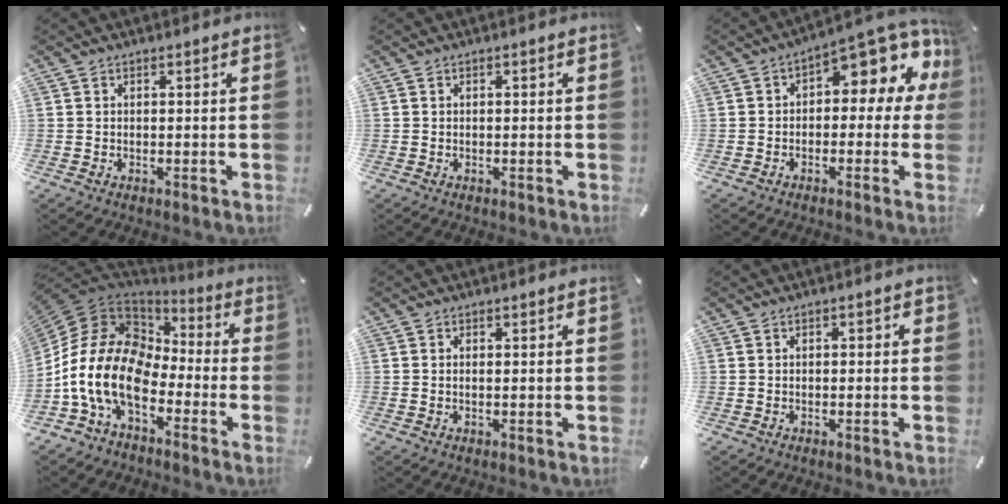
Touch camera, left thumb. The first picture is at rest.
{"total": 0.0}
{"total": 10.3, "force": [5.8, 4.5, 7.2], "torque": [-0.095, -0.056, 0.097]}
{"total": 16.9, "force": [-6.9, 10.7, 11.2], "torque": [-0.256, 0.015, -0.128]}
{"total": 0.7, "force": [0.1, 0.2, 0.6], "torque": [-0.005, -0.004, 0.001]}
{"total": 0.9, "force": [-0.5, 0.8, 0.1], "torque": [-0.002, 0.004, -0.011]}